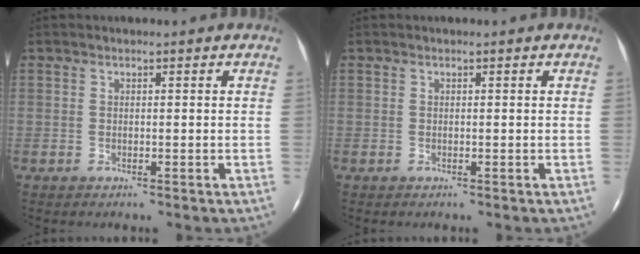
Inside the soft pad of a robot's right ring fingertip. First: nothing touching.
{"total": 0.0}